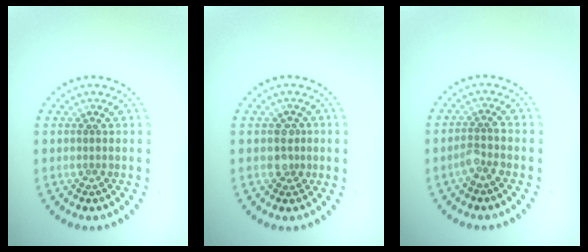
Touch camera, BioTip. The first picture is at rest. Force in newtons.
{"total": 1.7, "press": 1.5, "slide": 0.7}
{"total": 1.7, "press": 1.4, "slide": 1.0}